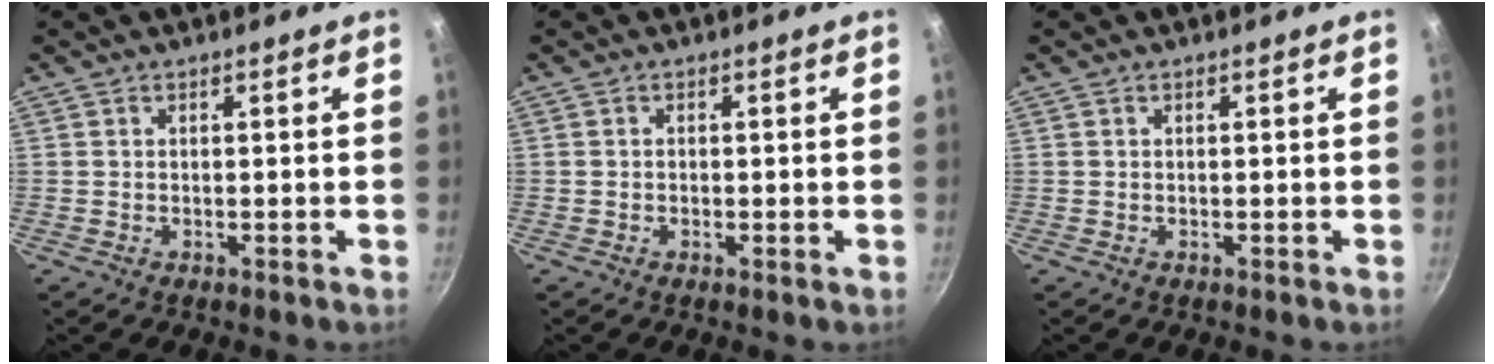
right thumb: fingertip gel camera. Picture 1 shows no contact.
{"total": 0.5, "force": [-0.2, 0.3, 0.4], "torque": [-0.006, 0.002, -0.004]}
{"total": 0.0}